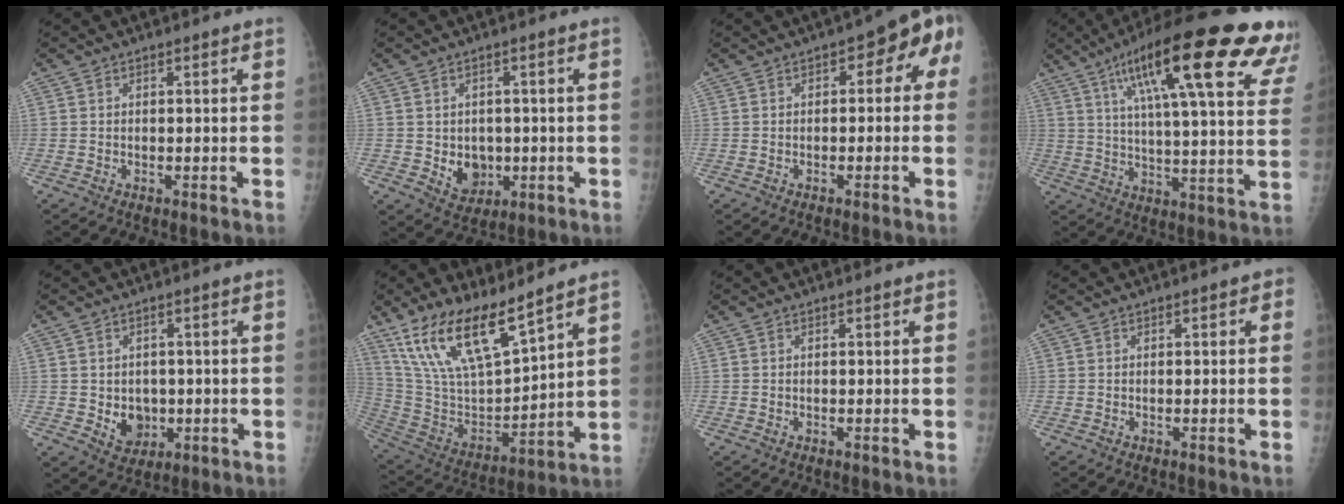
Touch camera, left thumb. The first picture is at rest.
{"total": 5.8, "force": [-0.7, 4.8, 3.2], "torque": [-0.019, -0.002, 0.005]}
{"total": 6.2, "force": [0.1, 3.4, 5.1], "torque": [-0.030, 0.030, -0.012]}
{"total": 29.0, "force": [15.5, 6.5, 23.7], "torque": [-0.325, -0.014, 0.221]}
{"total": 5.5, "force": [-0.7, 4.6, 2.9], "torque": [-0.016, -0.001, 0.003]}
{"total": 17.9, "force": [13.0, 5.2, 11.2], "torque": [-0.189, -0.061, 0.262]}
{"total": 0.0}
{"total": 1.0, "force": [0.1, 0.7, 0.7], "torque": [0.004, 0.004, -0.005]}